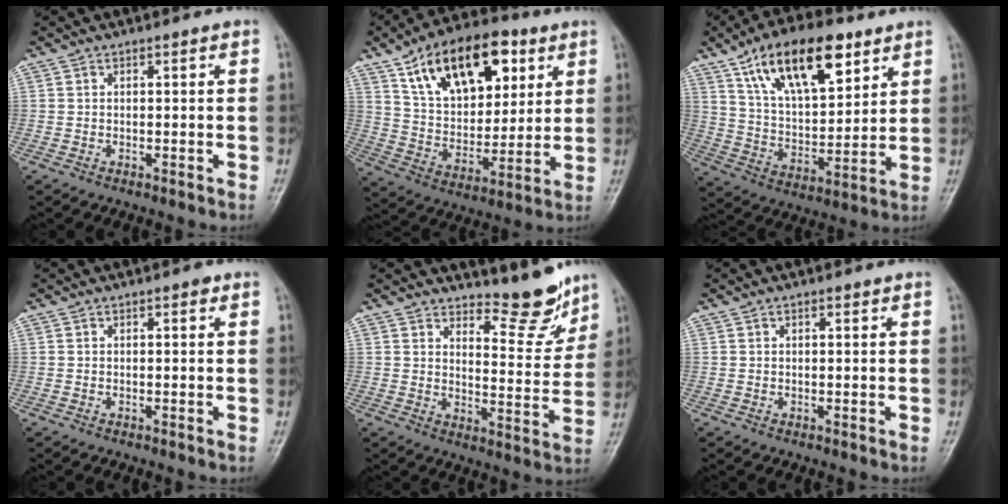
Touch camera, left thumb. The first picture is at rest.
{"total": 20.7, "force": [9.9, 11.6, 14.1], "torque": [-0.181, -0.029, 0.171]}
{"total": 19.0, "force": [10.6, 8.4, 13.3], "torque": [-0.184, -0.038, 0.189]}
{"total": 0.7, "force": [0.3, 0.4, 0.4], "torque": [-0.002, 0.000, 0.001]}
{"total": 9.1, "force": [8.1, 2.6, 3.3], "torque": [-0.016, -0.076, 0.119]}
{"total": 0.6, "force": [0.4, 0.3, 0.4], "torque": [-0.007, -0.001, 0.005]}